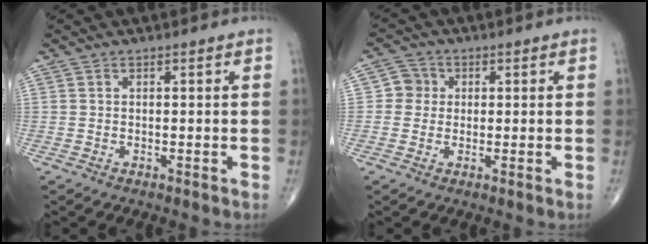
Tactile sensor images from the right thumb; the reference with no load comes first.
{"total": 3.7, "force": [0.3, 3.6, 0.7], "torque": [0.013, 0.007, -0.002]}